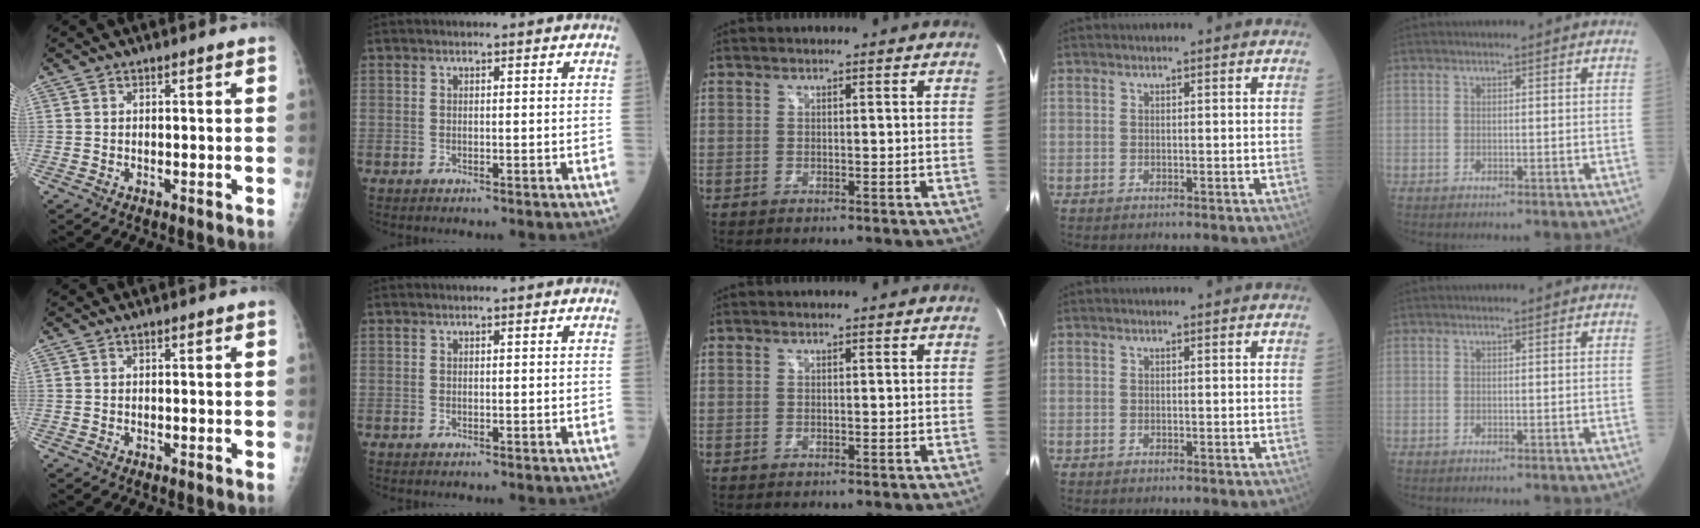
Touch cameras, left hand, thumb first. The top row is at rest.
{}